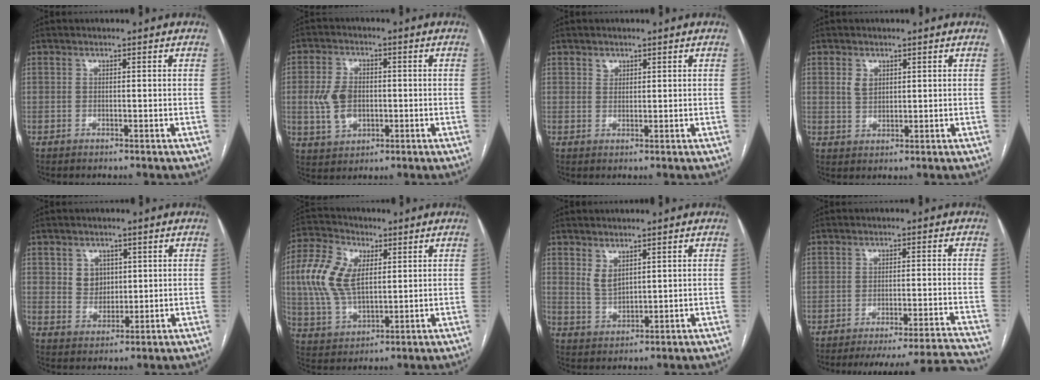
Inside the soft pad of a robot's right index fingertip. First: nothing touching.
{"total": 7.0, "force": [-0.4, 4.8, 5.1], "torque": [-0.114, 0.010, 0.001]}
{"total": 1.4, "force": [0.9, 1.0, 0.3], "torque": [0.000, -0.001, 0.014]}
{"total": 2.8, "force": [1.2, 2.0, 1.6], "torque": [-0.033, 0.002, 0.029]}
{"total": 4.5, "force": [1.6, 3.8, 1.7], "torque": [-0.031, 0.006, 0.034]}
{"total": 12.2, "force": [2.7, 6.8, 9.8], "torque": [-0.232, 0.021, 0.054]}
{"total": 3.4, "force": [2.1, 1.6, 2.1], "torque": [-0.046, -0.006, 0.052]}
{"total": 16.1, "force": [-15.6, -1.9, 3.5], "torque": [-0.034, -0.003, -0.203]}